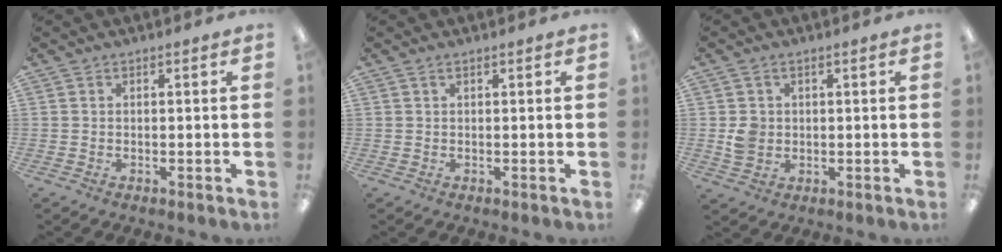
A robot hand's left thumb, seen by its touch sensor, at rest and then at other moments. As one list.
[{"total": 1.0, "force": [0.6, 0.4, 0.7], "torque": [-0.015, 0.002, 0.010]}, {"total": 4.6, "force": [0.7, 4.0, 2.3], "torque": [-0.030, 0.004, 0.013]}]